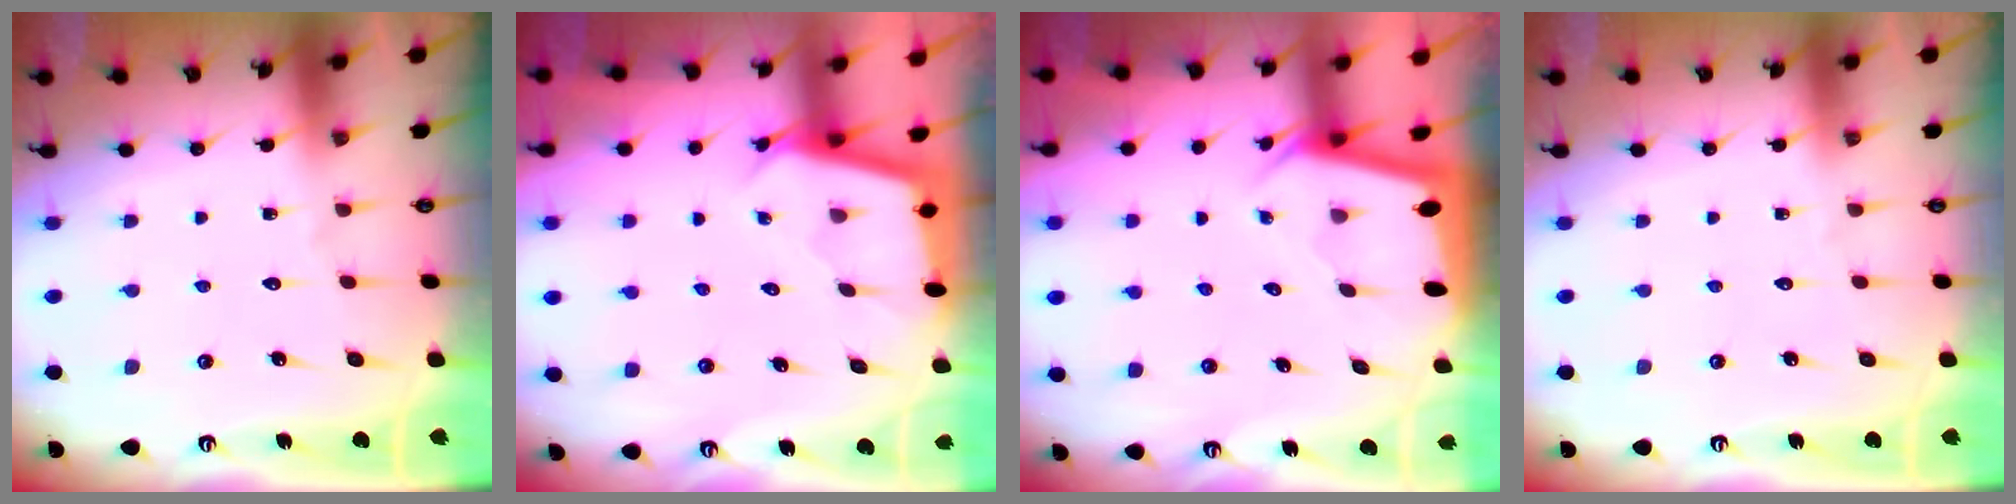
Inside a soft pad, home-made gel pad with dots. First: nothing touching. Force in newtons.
{"total": 2.4, "press": 2.4, "slide": 0.2}
{"total": 1.9, "press": 1.9, "slide": 0.1}
{"total": 0.0}